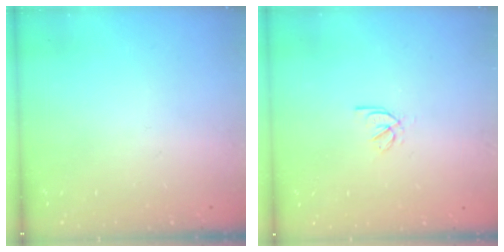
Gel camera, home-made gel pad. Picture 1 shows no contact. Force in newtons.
{"total": 2.2, "press": 2.2, "slide": 0.5}